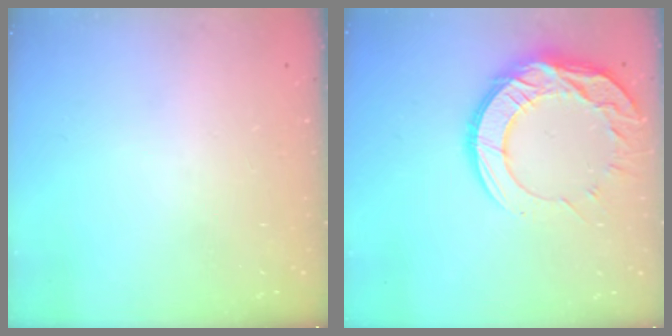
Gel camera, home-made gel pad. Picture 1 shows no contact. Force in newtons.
{"total": 15.6, "press": 15.5, "slide": 1.1}